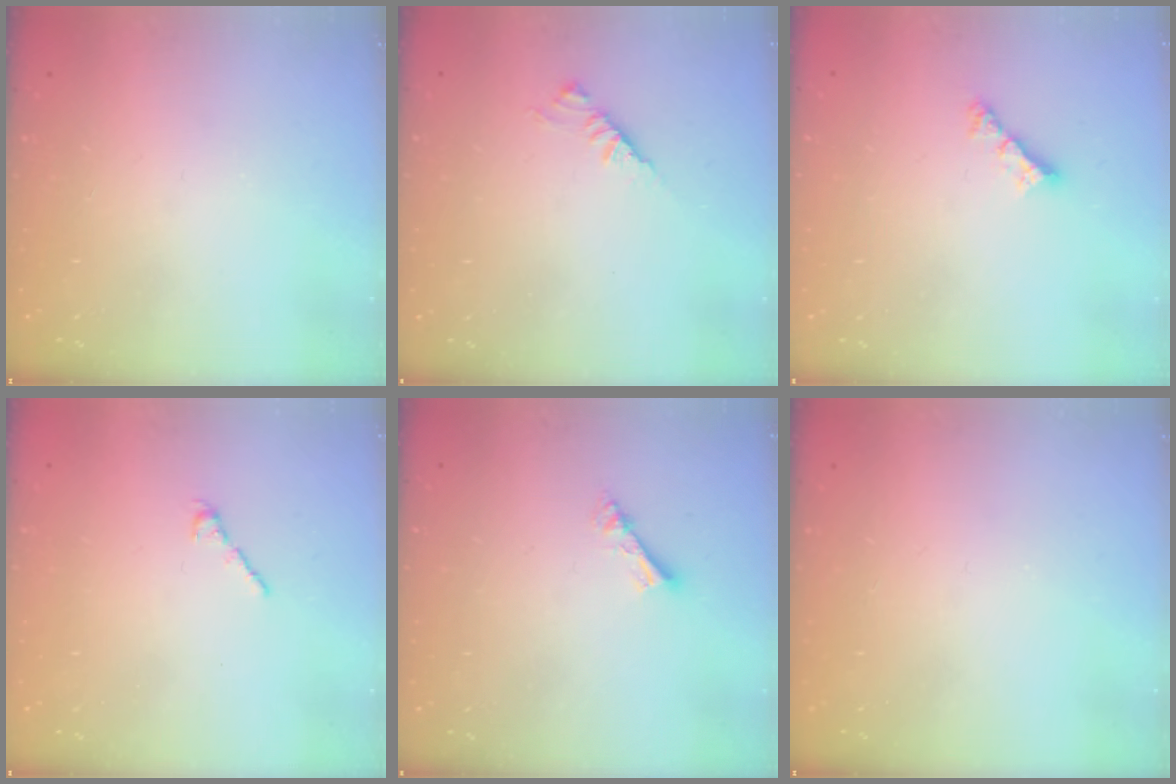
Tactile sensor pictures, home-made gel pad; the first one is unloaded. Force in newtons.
{"total": 2.9, "press": 2.8, "slide": 0.7}
{"total": 4.2, "press": 4.2, "slide": 0.2}
{"total": 2.5, "press": 2.4, "slide": 0.7}
{"total": 4.3, "press": 4.3, "slide": 0.2}
{"total": 0.0}